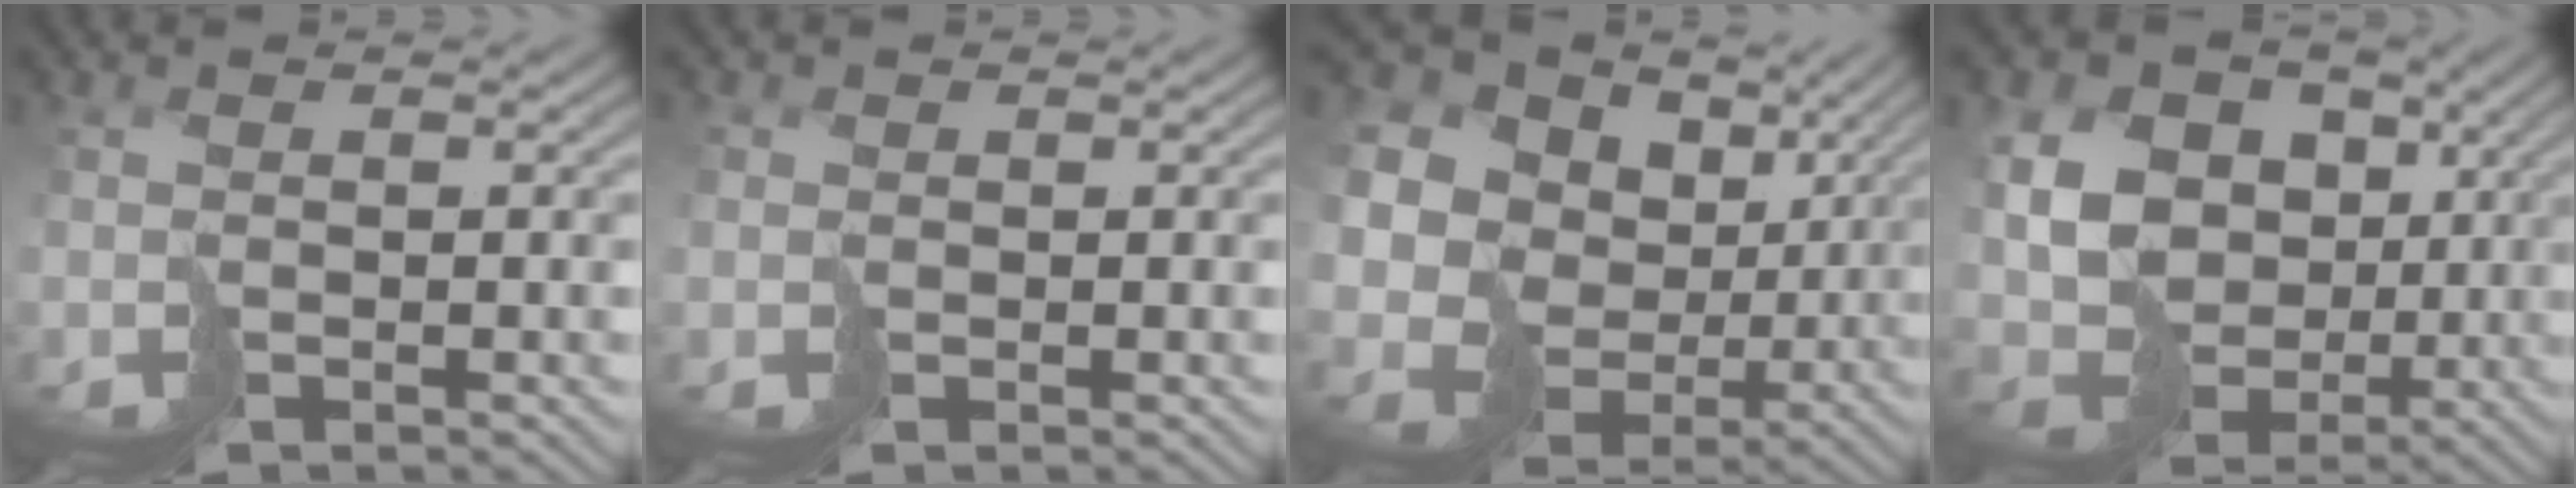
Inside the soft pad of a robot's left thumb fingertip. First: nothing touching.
{"total": 1.1, "force": [-0.1, 1.1, 0.1], "torque": [-0.005, -0.003, -0.002]}
{"total": 18.0, "force": [7.4, 13.7, 9.0], "torque": [-0.252, 0.028, 0.153]}
{"total": 13.4, "force": [3.1, 11.0, 7.0], "torque": [-0.186, 0.010, 0.067]}